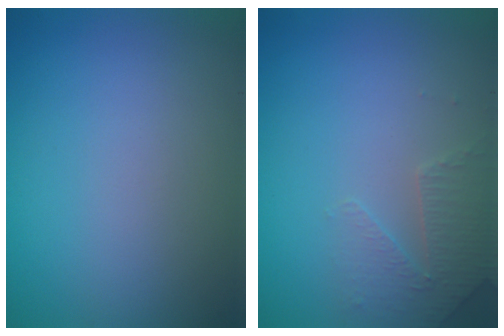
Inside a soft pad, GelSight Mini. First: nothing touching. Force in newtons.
{"total": 2.3, "press": 2.2, "slide": 0.6}